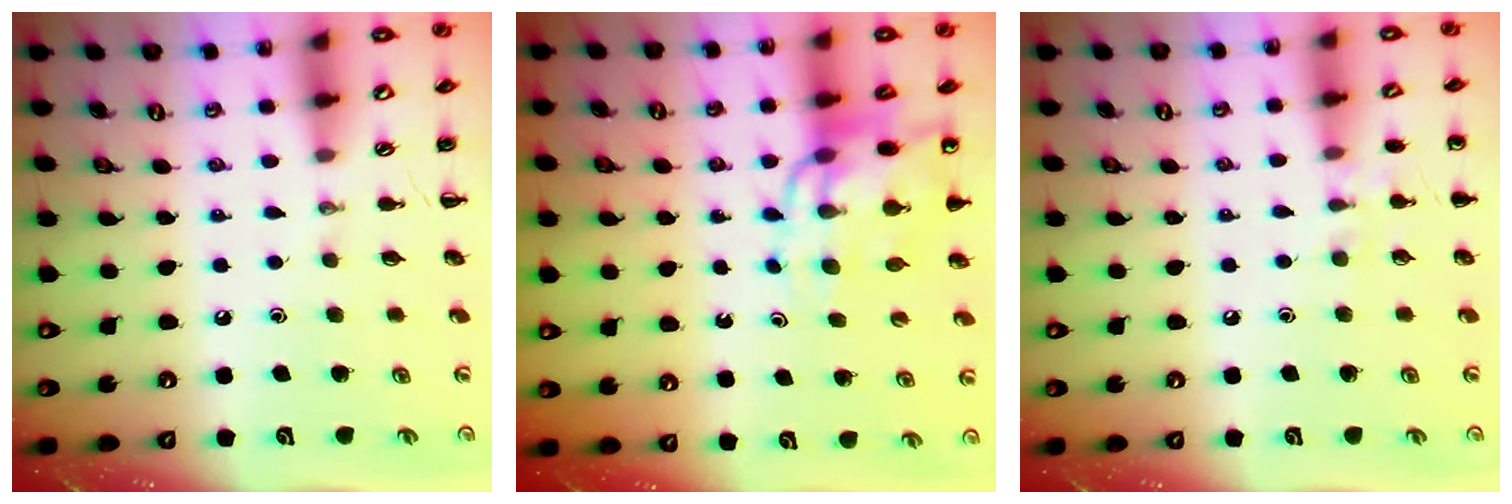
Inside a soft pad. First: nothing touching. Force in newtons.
{"total": 13.2, "press": 12.7, "slide": 3.7}
{"total": 6.1, "press": 5.8, "slide": 2.0}